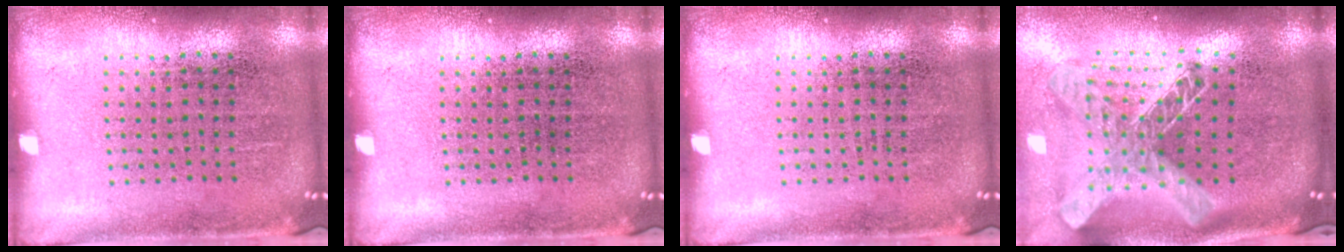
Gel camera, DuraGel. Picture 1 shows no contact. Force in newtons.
{"total": 0.0}
{"total": 0.0}
{"total": 2.3, "press": 1.7, "slide": 1.5}